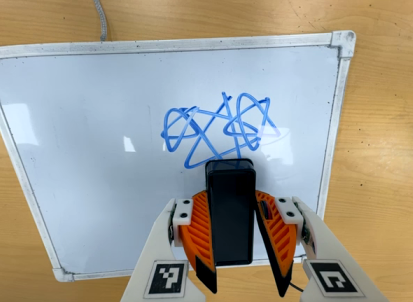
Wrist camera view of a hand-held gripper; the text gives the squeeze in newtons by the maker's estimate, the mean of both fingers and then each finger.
{"total": 6.4, "left": 6.4, "right": 6.4}